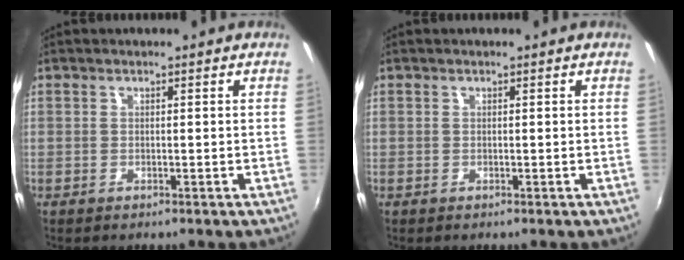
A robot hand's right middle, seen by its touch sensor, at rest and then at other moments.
{"total": 0.0}